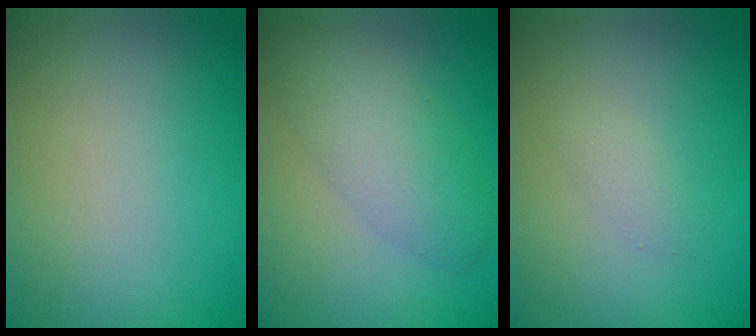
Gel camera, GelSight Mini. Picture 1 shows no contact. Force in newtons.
{"total": 4.4, "press": 4.4, "slide": 0.1}
{"total": 1.1, "press": 1.1, "slide": 0.0}